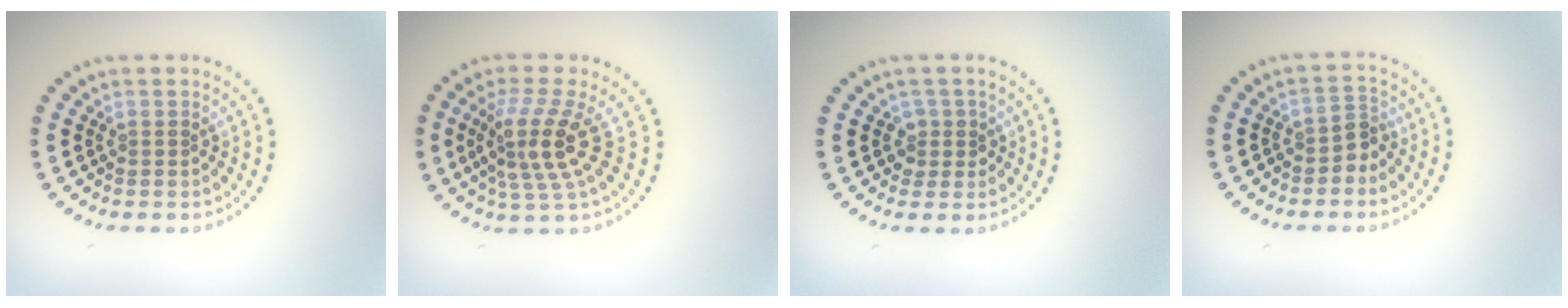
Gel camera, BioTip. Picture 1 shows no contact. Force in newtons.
{"total": 4.4, "press": 3.3, "slide": 3.0}
{"total": 1.7, "press": 1.3, "slide": 1.0}
{"total": 2.1, "press": 1.6, "slide": 1.3}